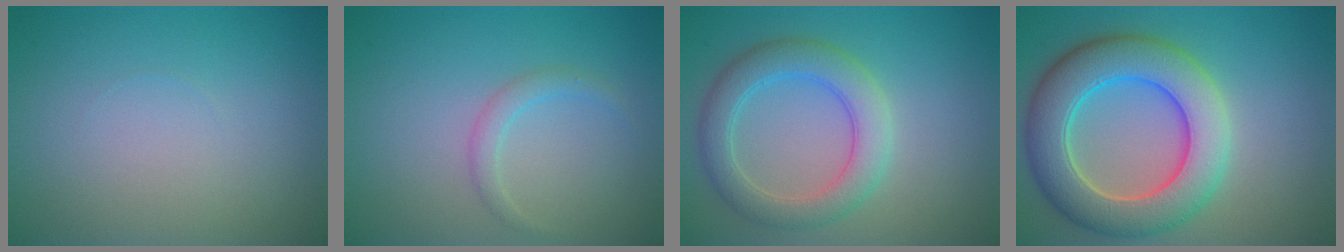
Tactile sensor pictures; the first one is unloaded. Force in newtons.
{"total": 1.4, "press": 1.4, "slide": 0.1}
{"total": 4.5, "press": 4.5, "slide": 0.3}
{"total": 8.9, "press": 8.9, "slide": 0.4}